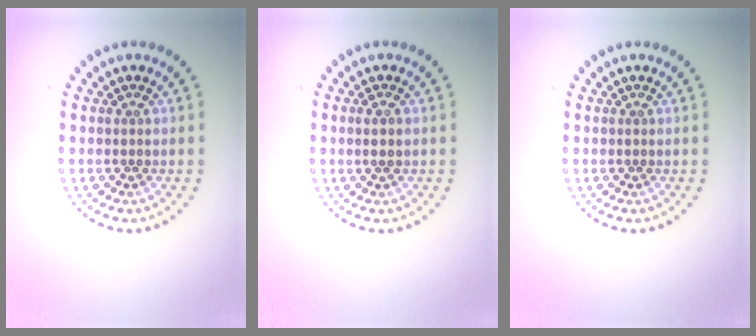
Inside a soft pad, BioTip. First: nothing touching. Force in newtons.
{"total": 1.1, "press": 1.0, "slide": 0.6}
{"total": 0.0}